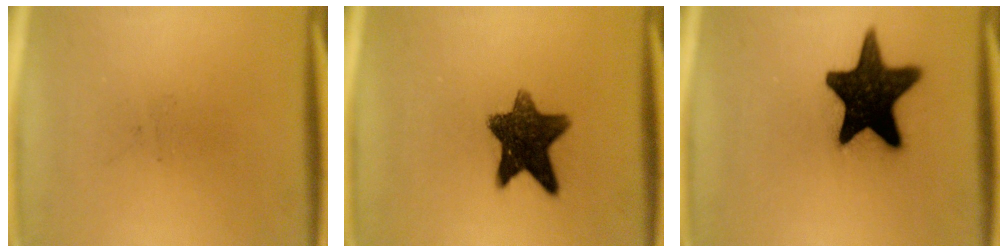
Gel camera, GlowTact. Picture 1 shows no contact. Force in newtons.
{"total": 10.9}
{"total": 17.9}